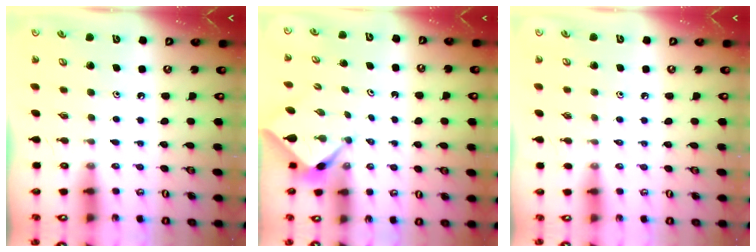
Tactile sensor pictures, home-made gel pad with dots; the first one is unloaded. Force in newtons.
{"total": 2.2, "press": 2.2, "slide": 0.2}
{"total": 3.4, "press": 3.3, "slide": 0.6}